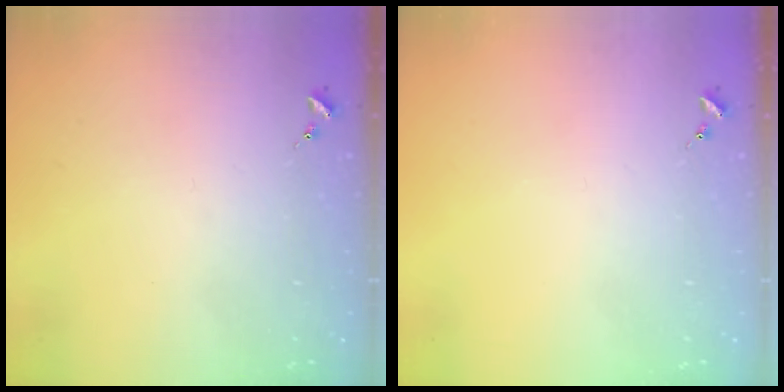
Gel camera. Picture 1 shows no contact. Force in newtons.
{"total": 0.0}